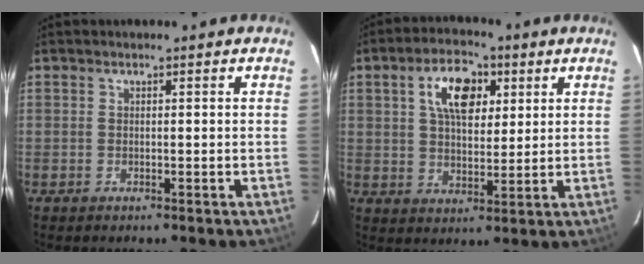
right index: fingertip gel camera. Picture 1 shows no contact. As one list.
[{"total": 9.8, "force": [3.7, 5.3, 7.3], "torque": [-0.128, 0.024, 0.065]}]